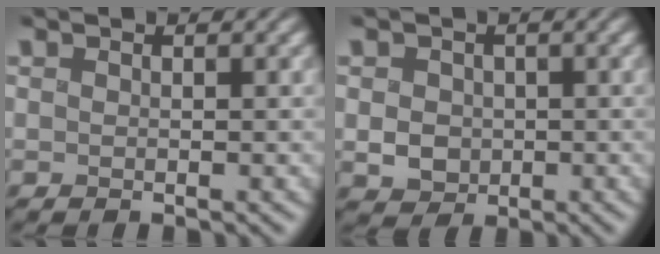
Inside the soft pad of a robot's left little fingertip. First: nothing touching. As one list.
[{"total": 2.5, "force": [-0.3, 2.2, 1.1], "torque": [-0.028, -0.002, -0.004]}]